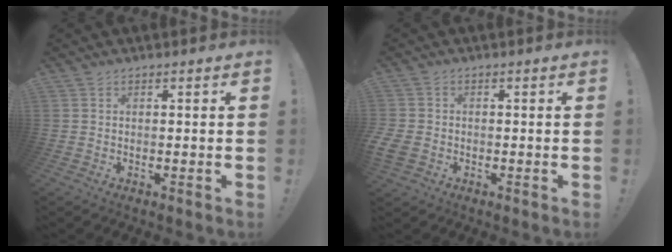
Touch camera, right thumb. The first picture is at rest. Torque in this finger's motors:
{"motor_torque": [1.07, 0.42, 0.72, -0.34, 0.01]}